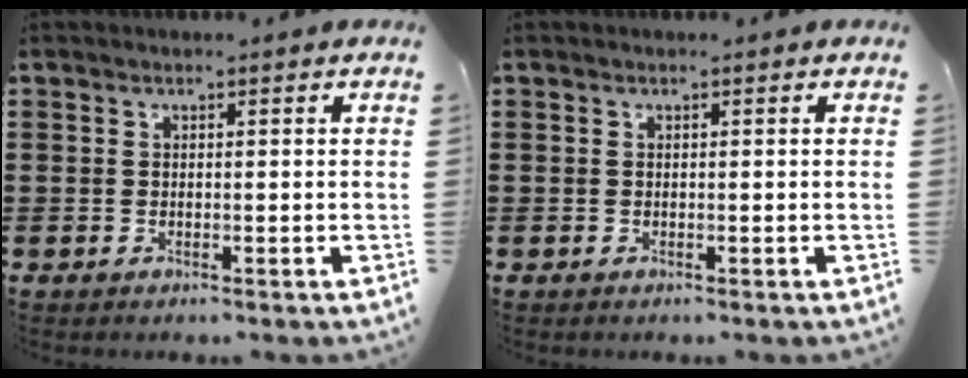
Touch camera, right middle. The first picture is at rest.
{"total": 0.0}